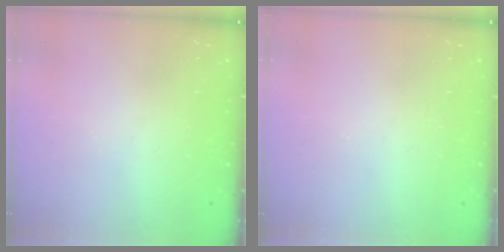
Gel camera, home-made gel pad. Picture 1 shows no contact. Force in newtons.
{"total": 0.0}